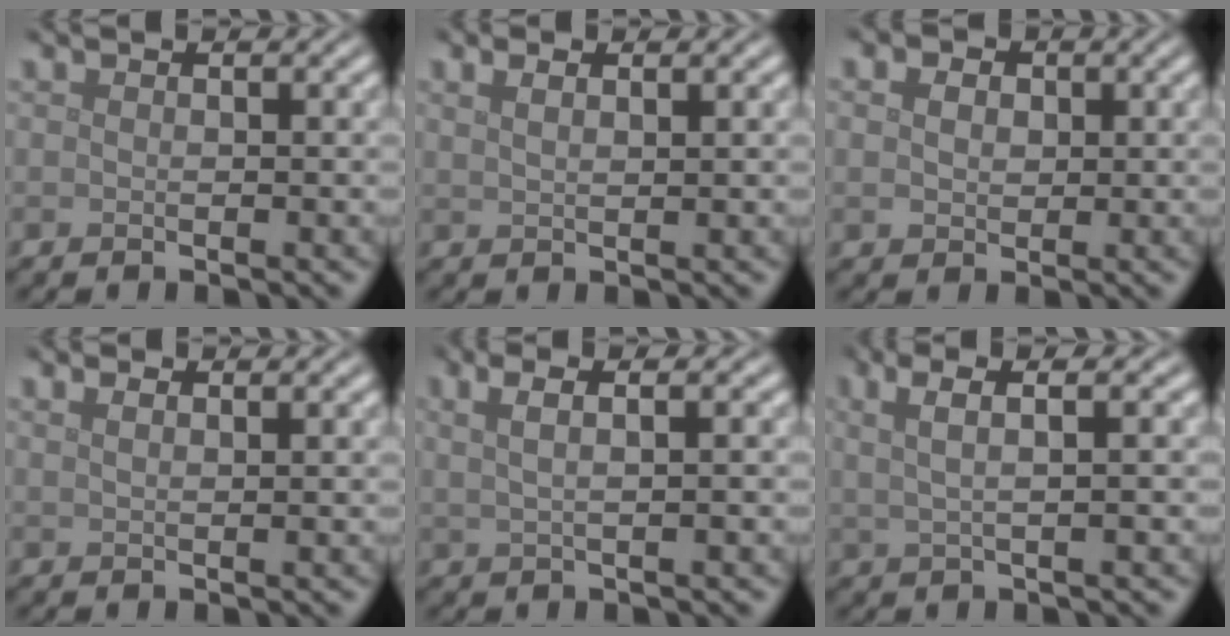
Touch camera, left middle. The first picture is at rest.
{"total": 1.5, "force": [1.0, 0.6, 1.0], "torque": [-0.016, -0.001, 0.020]}
{"total": 3.8, "force": [1.5, 2.9, 2.0], "torque": [-0.035, 0.014, 0.004]}
{"total": 1.4, "force": [1.1, 0.5, 0.8], "torque": [-0.012, -0.002, 0.015]}
{"total": 4.5, "force": [2.0, 1.9, 3.5], "torque": [-0.043, 0.019, 0.008]}
{"total": 4.7, "force": [2.2, 1.6, 3.9], "torque": [-0.062, 0.016, 0.010]}